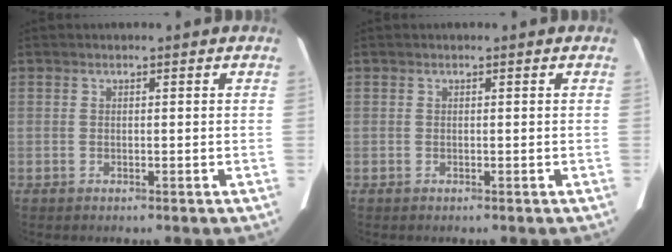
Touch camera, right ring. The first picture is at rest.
{"total": 0.0}